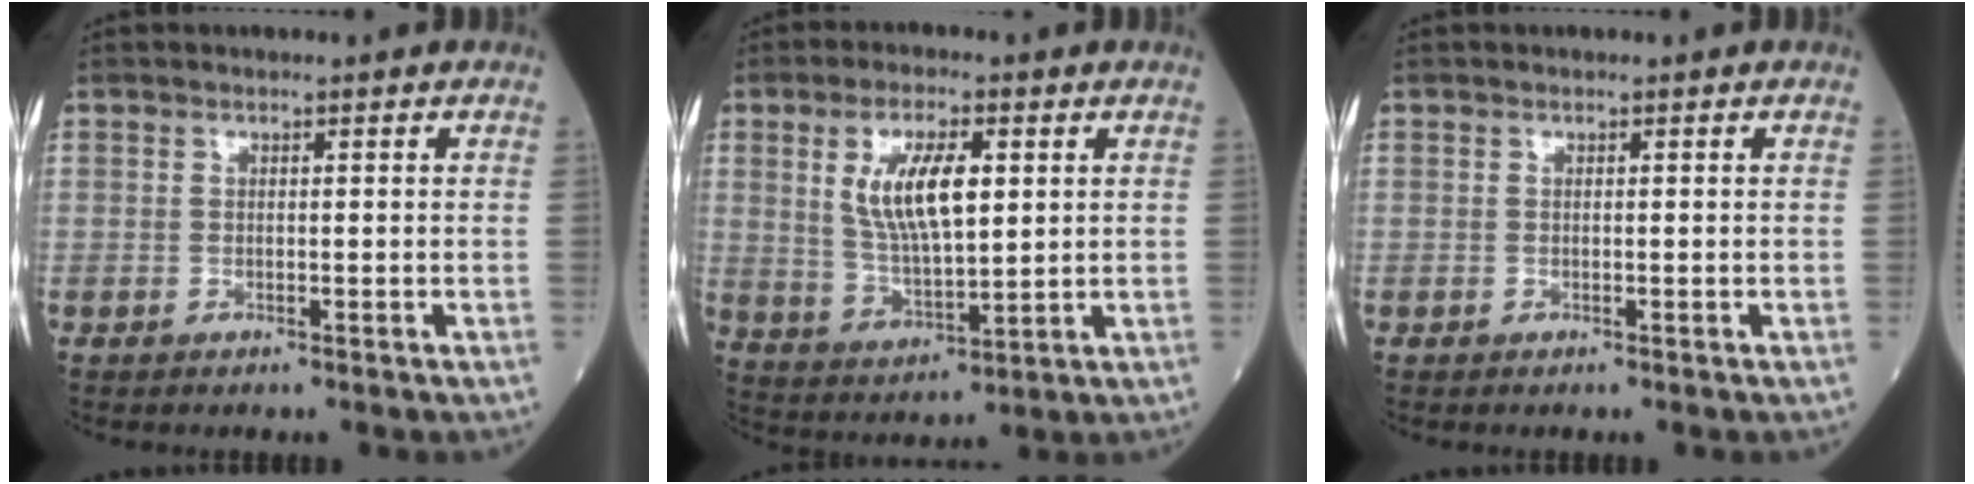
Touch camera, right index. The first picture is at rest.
{"total": 10.2, "force": [2.8, 3.2, 9.3], "torque": [-0.187, 0.002, 0.058]}
{"total": 0.0}